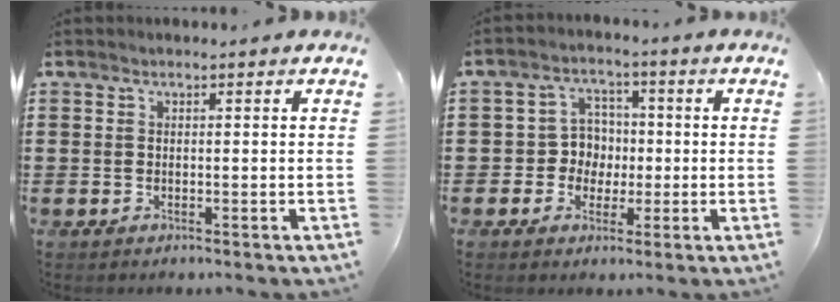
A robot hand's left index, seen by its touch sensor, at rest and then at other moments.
{"total": 5.2, "force": [-0.3, 4.9, 1.5], "torque": [-0.050, 0.015, -0.008]}